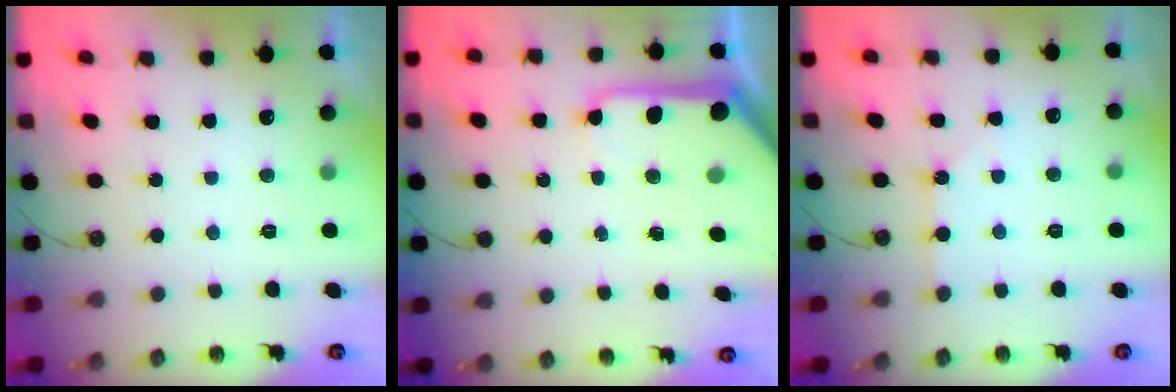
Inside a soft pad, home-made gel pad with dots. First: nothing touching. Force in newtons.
{"total": 13.4, "press": 13.3, "slide": 1.7}
{"total": 0.7, "press": 0.7, "slide": 0.1}